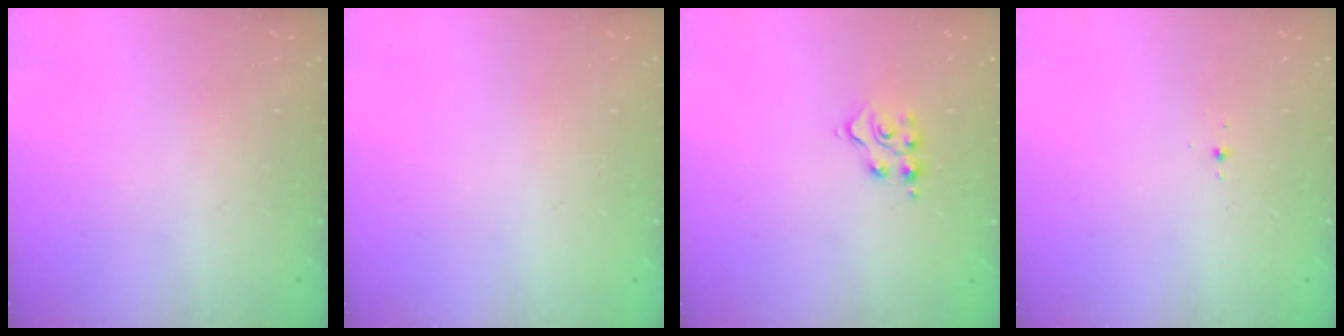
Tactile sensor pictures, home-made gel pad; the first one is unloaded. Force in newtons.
{"total": 0.7, "press": 0.7, "slide": 0.2}
{"total": 6.7, "press": 6.7, "slide": 0.0}
{"total": 2.6, "press": 2.5, "slide": 0.7}